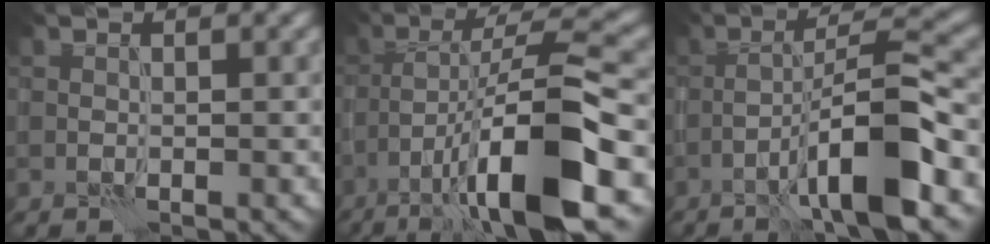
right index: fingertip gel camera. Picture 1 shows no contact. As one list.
[{"total": 12.3, "force": [-5.5, 2.7, 10.6], "torque": [-0.176, 0.012, -0.089]}, {"total": 8.8, "force": [-4.2, 1.4, 7.7], "torque": [-0.115, 0.026, -0.073]}]